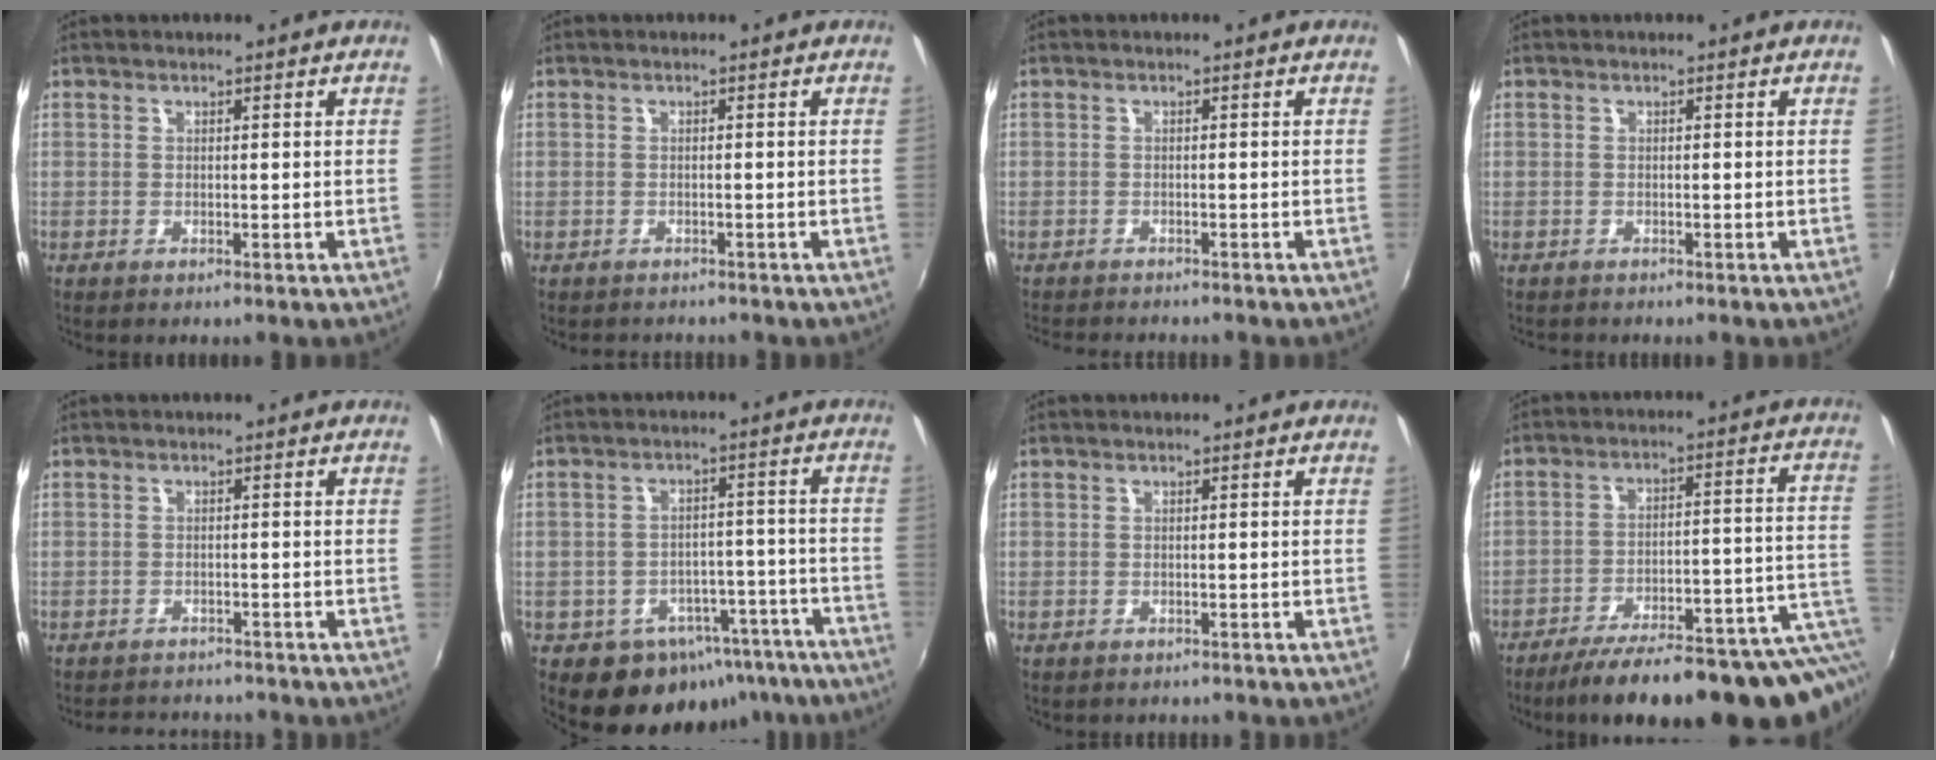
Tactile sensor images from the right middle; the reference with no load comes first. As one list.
[{"total": 1.7, "force": [-1.4, 0.8, 0.0], "torque": [-0.006, -0.004, -0.022]}, {"total": 4.0, "force": [-3.8, 0.6, 1.0], "torque": [-0.032, -0.017, -0.064]}, {"total": 0.8, "force": [-0.8, 0.2, 0.0], "torque": [-0.003, -0.003, -0.013]}, {"total": 5.6, "force": [-5.1, 2.1, 0.9], "torque": [-0.029, 0.006, -0.076]}, {"total": 14.8, "force": [-9.9, 9.5, 5.5], "torque": [-0.095, 0.029, -0.096]}, {"total": 1.1, "force": [-1.0, 0.5, 0.2], "torque": [-0.009, -0.003, -0.012]}, {"total": 23.7, "force": [-17.1, 4.7, 15.8], "torque": [-0.197, -0.032, -0.230]}]